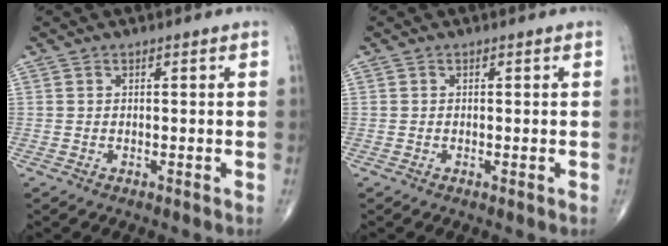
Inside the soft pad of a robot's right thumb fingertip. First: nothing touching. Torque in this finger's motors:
{"motor_torque": [0.18, -0.04, -0.08, -0.16, 0.02]}